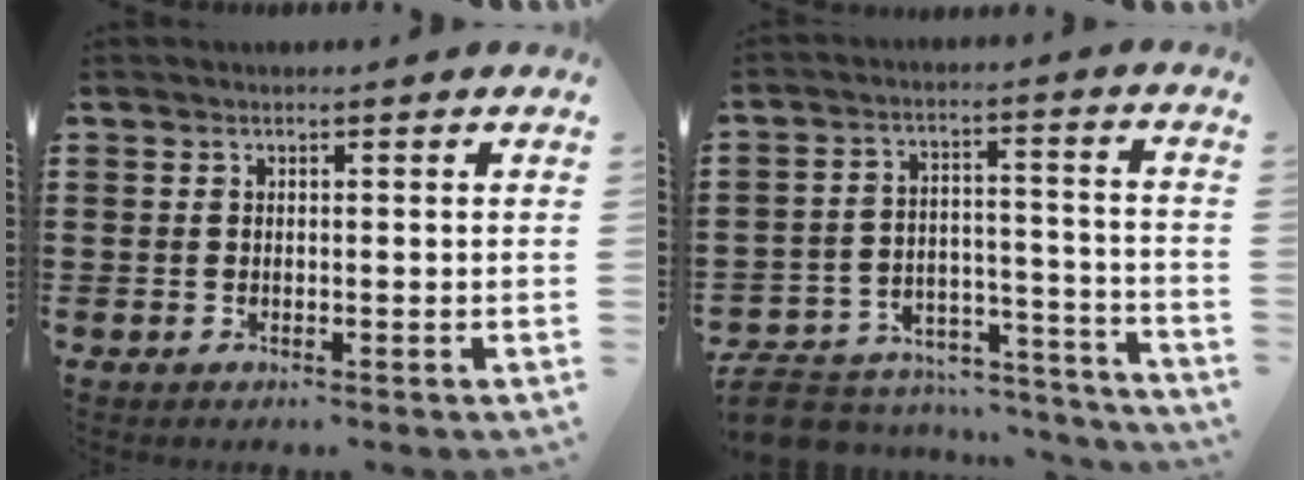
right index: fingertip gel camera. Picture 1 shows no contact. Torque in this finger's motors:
{"motor_torque": [-1.72, 0.42, -1.05, -0.21]}